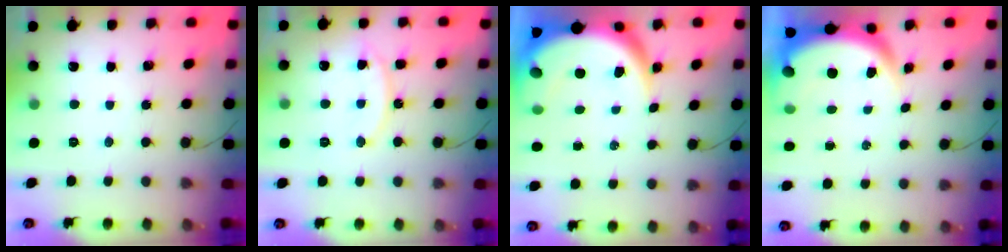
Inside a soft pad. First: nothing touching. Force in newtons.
{"total": 11.4, "press": 11.4, "slide": 0.9}
{"total": 11.0, "press": 10.9, "slide": 1.1}
{"total": 6.7, "press": 6.7, "slide": 1.0}